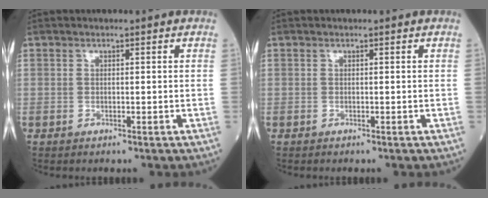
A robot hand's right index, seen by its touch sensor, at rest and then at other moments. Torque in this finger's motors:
{"motor_torque": [-0.15, 0.06, 0.03, 0.01]}